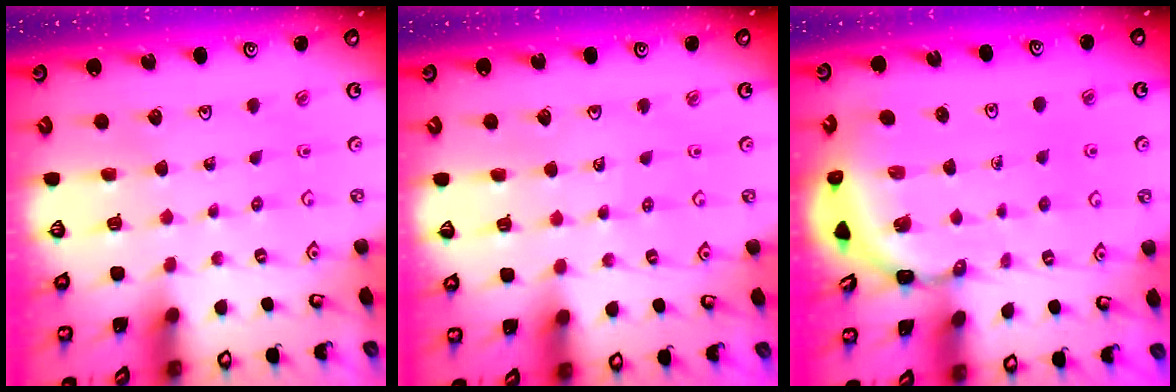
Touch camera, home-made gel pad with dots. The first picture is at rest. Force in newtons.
{"total": 3.2, "press": 3.1, "slide": 0.4}
{"total": 3.6, "press": 3.6, "slide": 0.2}